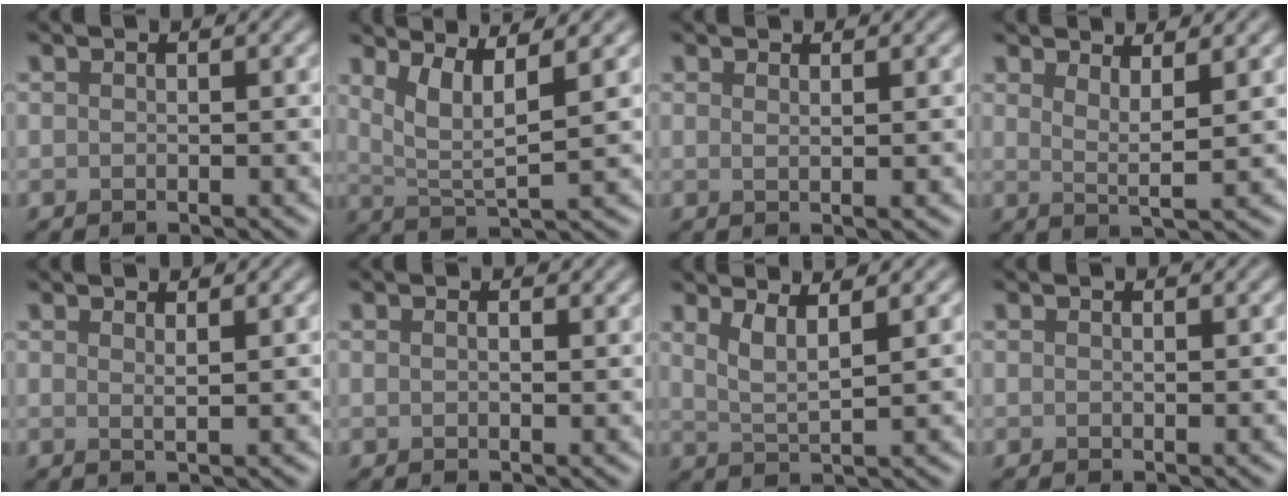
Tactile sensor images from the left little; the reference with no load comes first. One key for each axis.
{"total": 4.2, "fx": 2.1, "fy": 0.9, "fz": 3.5, "tx": -0.071, "ty": -0.005, "tz": 0.045}
{"total": 1.1, "fx": 0.6, "fy": 0.3, "fz": 0.8, "tx": -0.008, "ty": 0.001, "tz": 0.008}
{"total": 2.8, "fx": 1.6, "fy": 0.5, "fz": 2.3, "tx": -0.036, "ty": -0.008, "tz": 0.027}
{"total": 1.2, "fx": 0.7, "fy": 0.3, "fz": 0.9, "tx": -0.008, "ty": 0.000, "tz": 0.010}
{"total": 1.0, "fx": 0.5, "fy": 0.5, "fz": 0.7, "tx": -0.013, "ty": -0.002, "tz": 0.009}
{"total": 2.9, "fx": 1.7, "fy": 0.6, "fz": 2.3, "tx": -0.040, "ty": -0.005, "tz": 0.035}
{"total": 0.0}